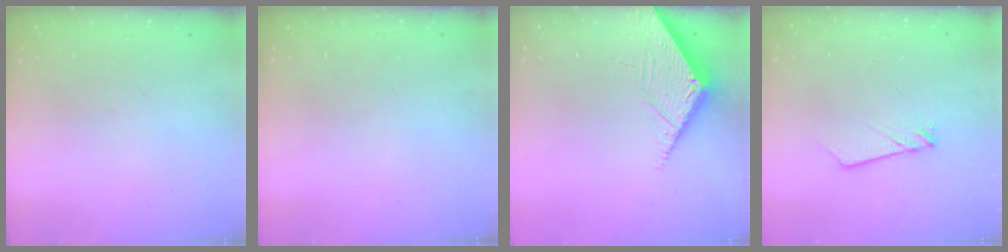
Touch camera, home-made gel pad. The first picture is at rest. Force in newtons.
{"total": 0.0}
{"total": 3.9, "press": 3.9, "slide": 0.4}
{"total": 2.2, "press": 2.1, "slide": 0.3}